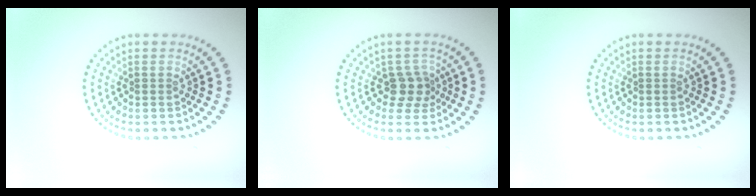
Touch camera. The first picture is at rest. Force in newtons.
{"total": 2.4, "press": 1.9, "slide": 1.5}
{"total": 0.0}